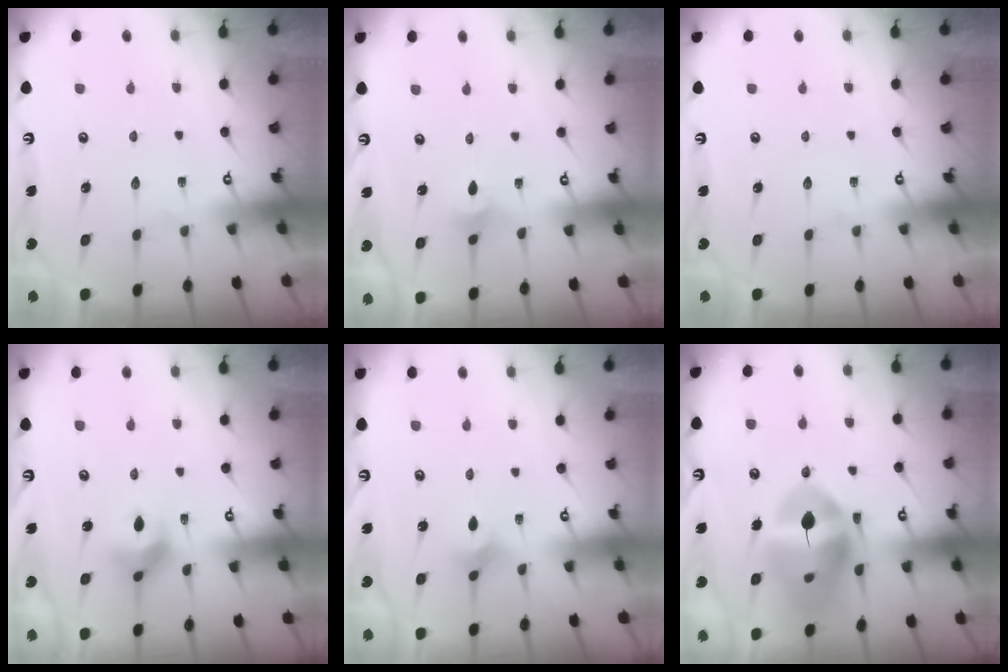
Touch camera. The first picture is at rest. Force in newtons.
{"total": 2.8, "press": 2.8, "slide": 0.6}
{"total": 0.0}
{"total": 8.5, "press": 8.2, "slide": 1.9}
{"total": 1.9, "press": 1.8, "slide": 0.5}
{"total": 18.3, "press": 18.1, "slide": 2.0}